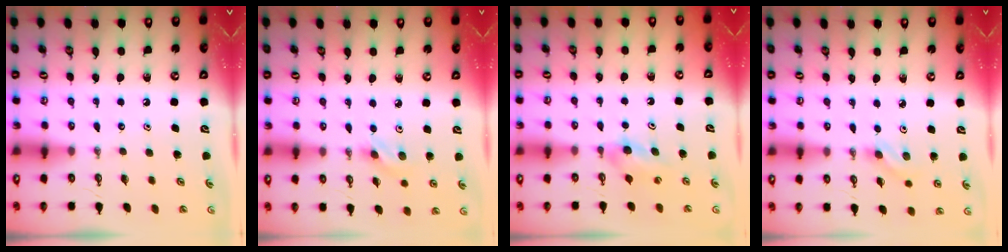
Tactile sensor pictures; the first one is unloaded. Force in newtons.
{"total": 7.9, "press": 5.9, "slide": 5.3}
{"total": 5.2, "press": 5.1, "slide": 0.9}
{"total": 4.0, "press": 3.7, "slide": 1.7}